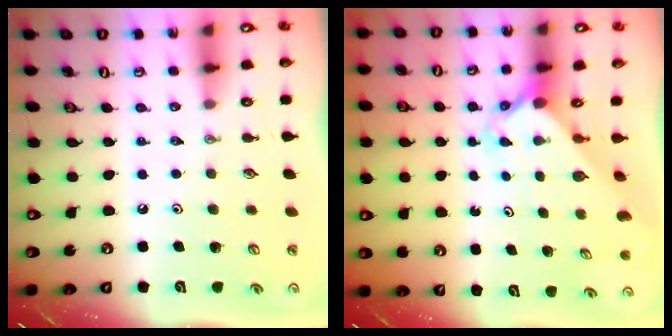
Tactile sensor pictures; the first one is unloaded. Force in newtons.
{"total": 2.5, "press": 2.5, "slide": 0.3}